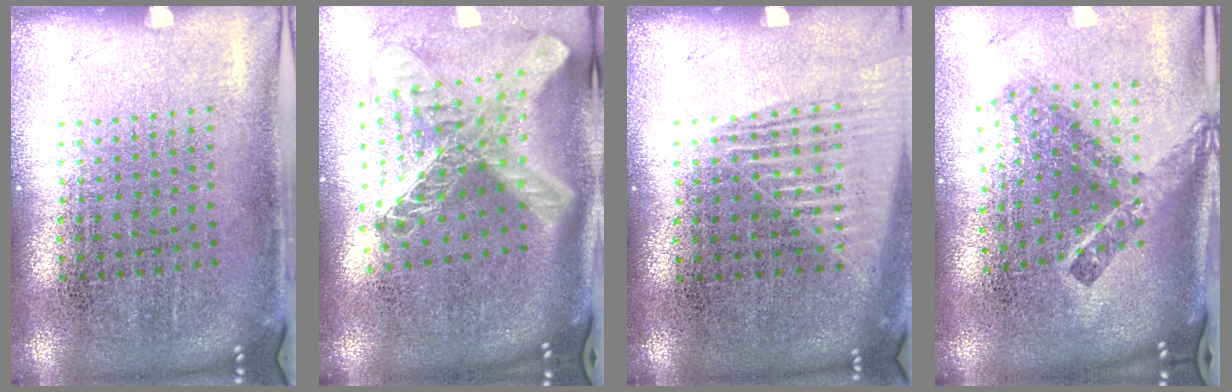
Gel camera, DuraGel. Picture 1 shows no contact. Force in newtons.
{"total": 3.0, "press": 2.1, "slide": 2.1}
{"total": 1.3, "press": 1.3, "slide": 0.2}
{"total": 2.4, "press": 1.6, "slide": 1.9}